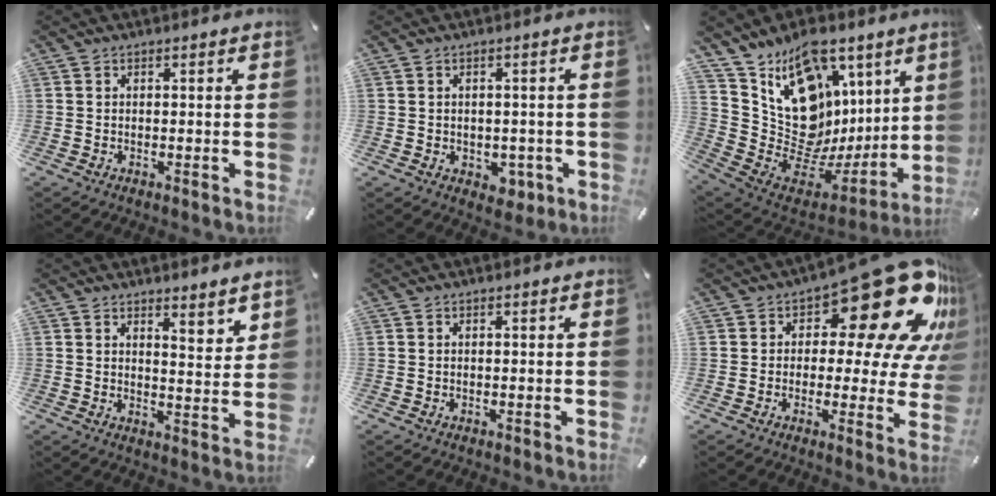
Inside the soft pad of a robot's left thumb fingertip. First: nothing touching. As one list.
[{"total": 3.7, "force": [-0.8, 3.2, 1.7], "torque": [-0.003, -0.002, -0.016]}, {"total": 18.1, "force": [5.8, 14.6, 9.0], "torque": [-0.111, -0.092, 0.135]}, {"total": 4.6, "force": [4.3, 1.2, 0.9], "torque": [-0.001, -0.044, 0.073]}, {"total": 0.0}, {"total": 24.1, "force": [11.7, 10.8, 18.1], "torque": [-0.231, -0.087, 0.194]}]